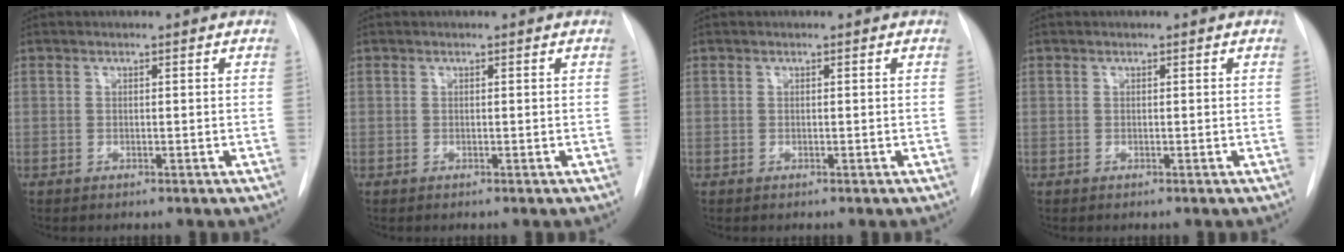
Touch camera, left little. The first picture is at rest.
{"total": 0.0}
{"total": 0.0}
{"total": 0.0}